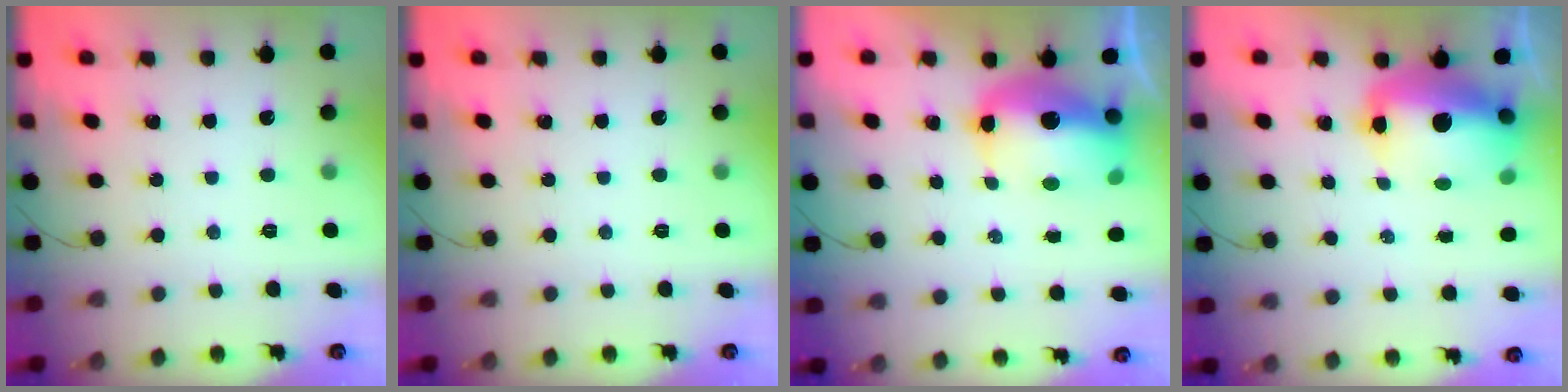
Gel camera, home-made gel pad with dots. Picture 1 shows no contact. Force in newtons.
{"total": 0.0}
{"total": 14.4, "press": 14.2, "slide": 2.6}
{"total": 14.1, "press": 13.6, "slide": 3.7}